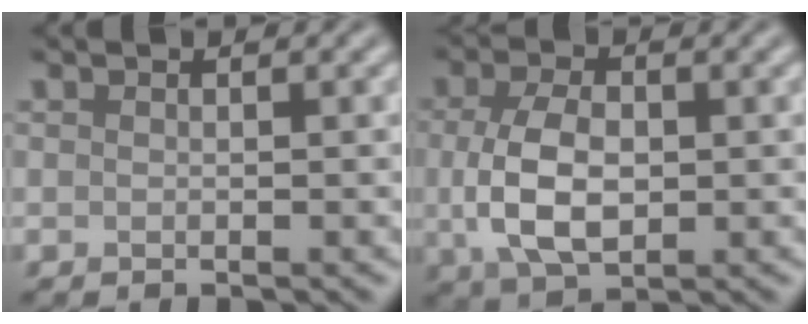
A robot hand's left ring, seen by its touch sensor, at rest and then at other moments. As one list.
[{"total": 5.9, "force": [-0.2, 3.5, 4.7], "torque": [-0.105, -0.004, -0.002]}]